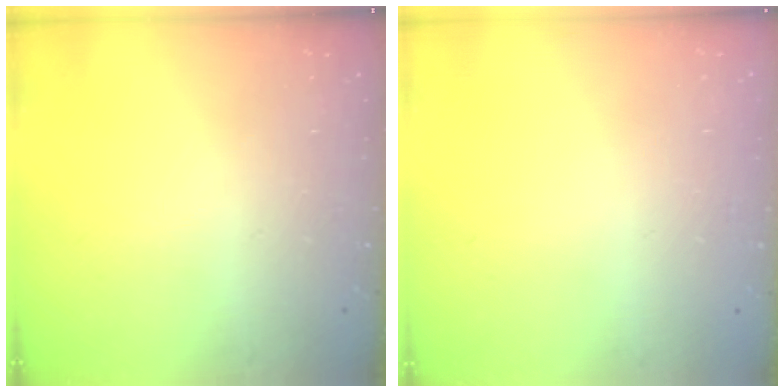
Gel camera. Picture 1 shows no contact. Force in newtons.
{"total": 0.0}